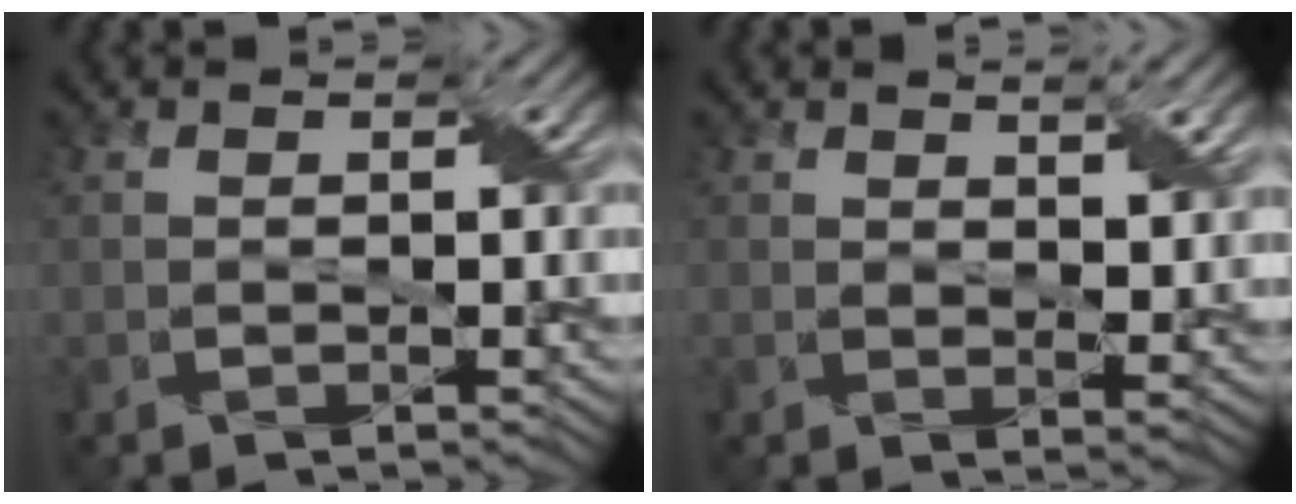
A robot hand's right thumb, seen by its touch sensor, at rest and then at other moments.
{"total": 2.9, "force": [1.9, 0.7, 2.1], "torque": [-0.042, -0.003, 0.036]}